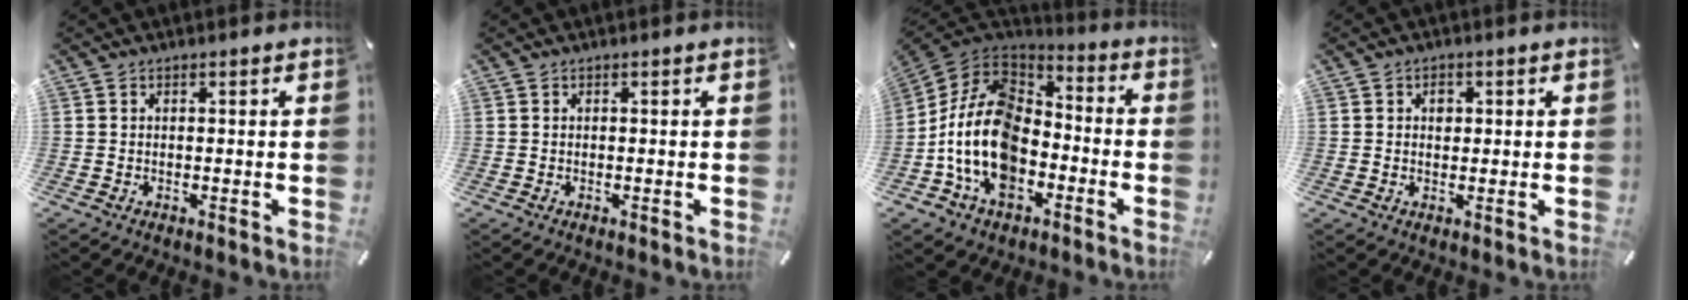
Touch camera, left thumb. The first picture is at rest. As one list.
[{"total": 0.0}, {"total": 18.2, "force": [-6.7, 12.9, 10.9], "torque": [-0.238, 0.037, -0.121]}, {"total": 2.3, "force": [0.4, 1.8, 1.4], "torque": [-0.005, -0.002, 0.001]}]